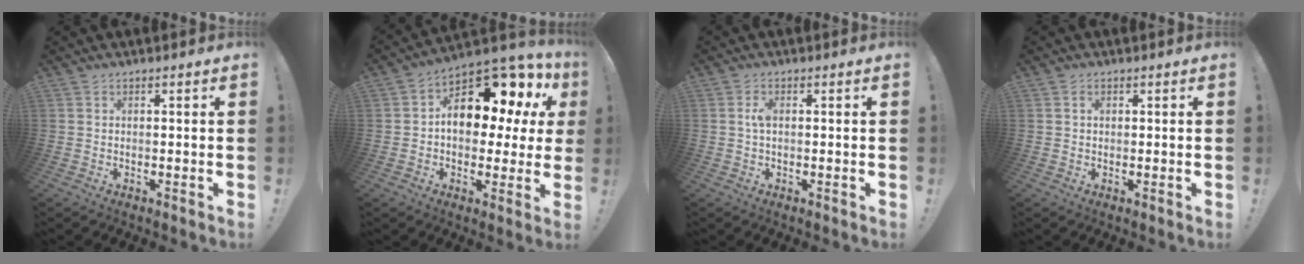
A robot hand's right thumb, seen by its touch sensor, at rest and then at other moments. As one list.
[{"total": 15.1, "force": [4.5, 9.2, 11.1], "torque": [-0.146, -0.037, 0.077]}, {"total": 2.2, "force": [0.2, 1.0, 2.0], "torque": [-0.036, 0.003, 0.000]}, {"total": 1.0, "force": [0.4, 0.7, 0.5], "torque": [-0.007, 0.001, 0.006]}]